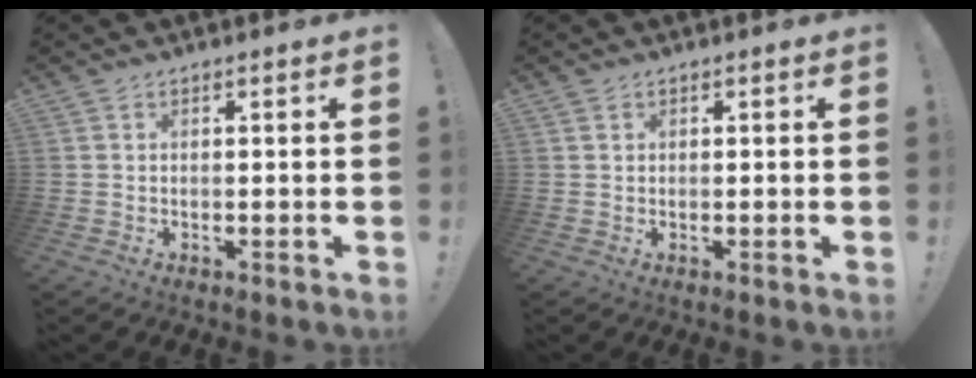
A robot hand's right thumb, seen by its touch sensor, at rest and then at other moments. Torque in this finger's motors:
{"motor_torque": [1.71, 1.59, 0.94, -0.55, 0.44]}